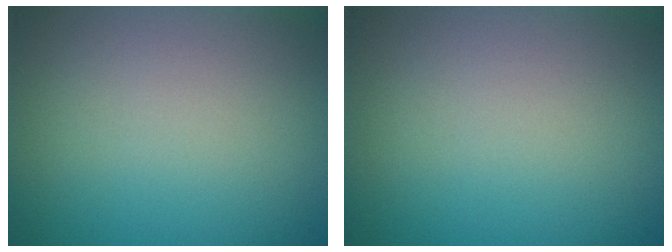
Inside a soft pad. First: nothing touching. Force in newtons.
{"total": 0.0}